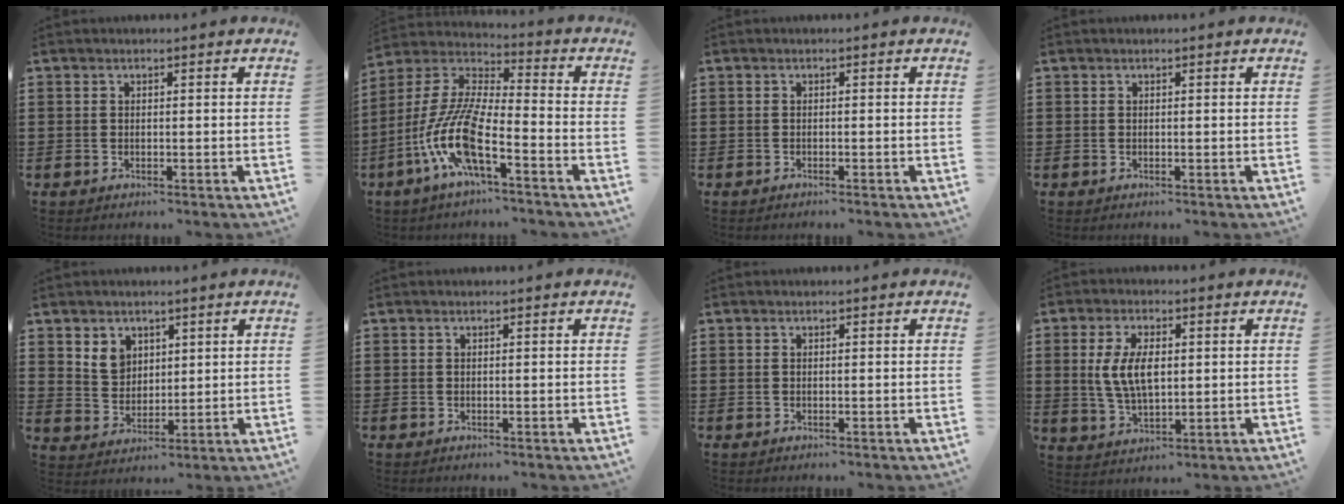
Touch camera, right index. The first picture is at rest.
{"total": 12.0, "force": [-6.3, 2.2, 9.9], "torque": [-0.241, -0.025, -0.131]}
{"total": 0.7, "force": [-0.6, -0.2, 0.1], "torque": [-0.002, -0.003, -0.013]}
{"total": 0.0}
{"total": 4.7, "force": [2.6, 3.8, 1.2], "torque": [-0.034, 0.011, 0.047]}
{"total": 0.0}
{"total": 0.0}
{"total": 7.2, "force": [0.8, 3.6, 6.2], "torque": [-0.128, 0.003, 0.007]}